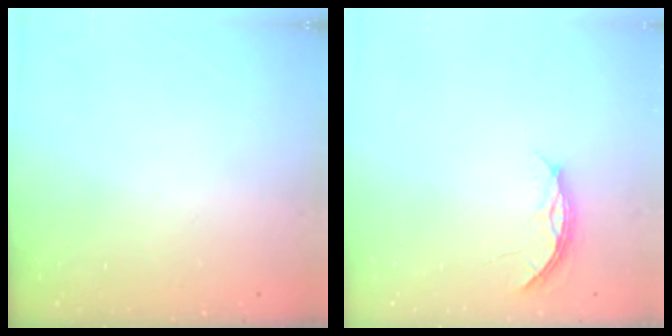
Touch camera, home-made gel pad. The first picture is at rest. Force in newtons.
{"total": 3.9, "press": 3.9, "slide": 0.4}